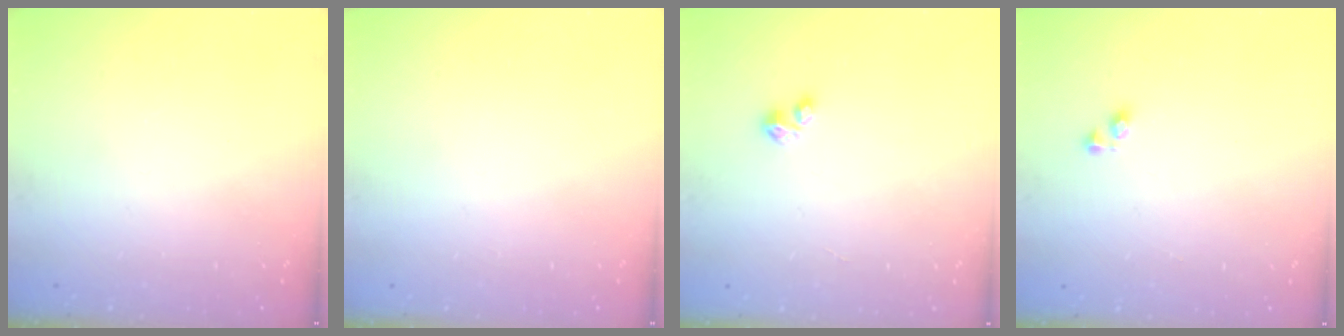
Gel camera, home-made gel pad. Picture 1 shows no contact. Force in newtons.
{"total": 0.0}
{"total": 2.7, "press": 2.7, "slide": 0.4}
{"total": 3.7, "press": 3.7, "slide": 0.5}